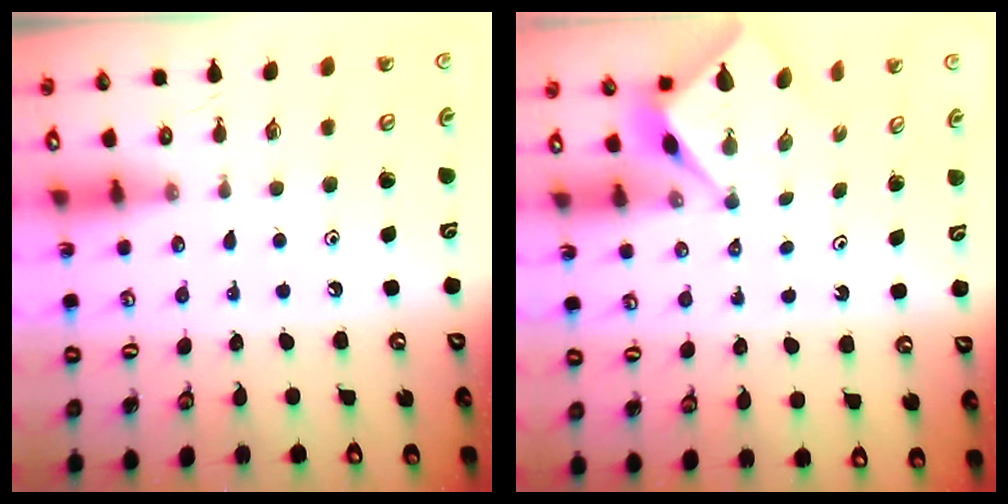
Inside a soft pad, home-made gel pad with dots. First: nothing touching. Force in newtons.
{"total": 2.6, "press": 2.6, "slide": 0.1}